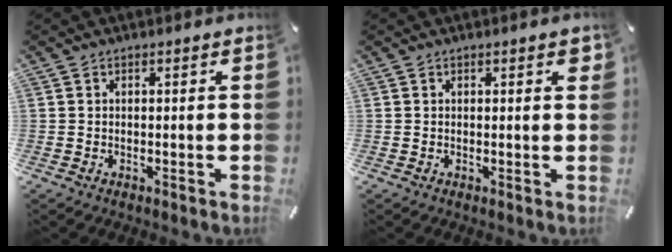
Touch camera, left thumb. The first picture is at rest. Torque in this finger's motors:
{"motor_torque": [0.52, 0.63, 0.42, -0.44, 0.13]}